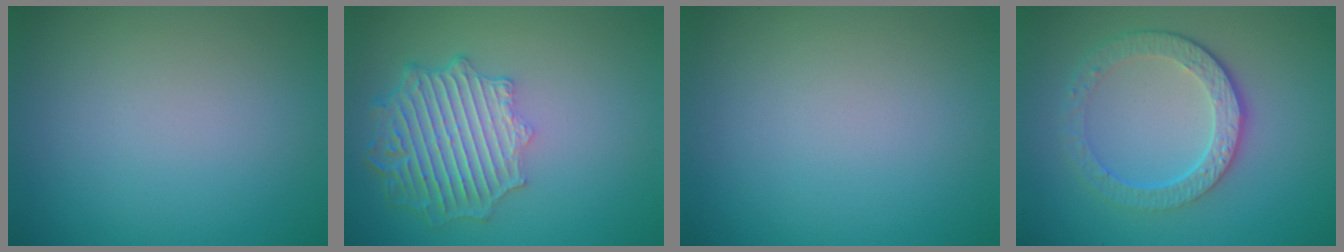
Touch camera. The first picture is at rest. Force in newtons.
{"total": 6.8, "press": 5.3, "slide": 4.2}
{"total": 0.0}
{"total": 4.8, "press": 3.4, "slide": 3.4}